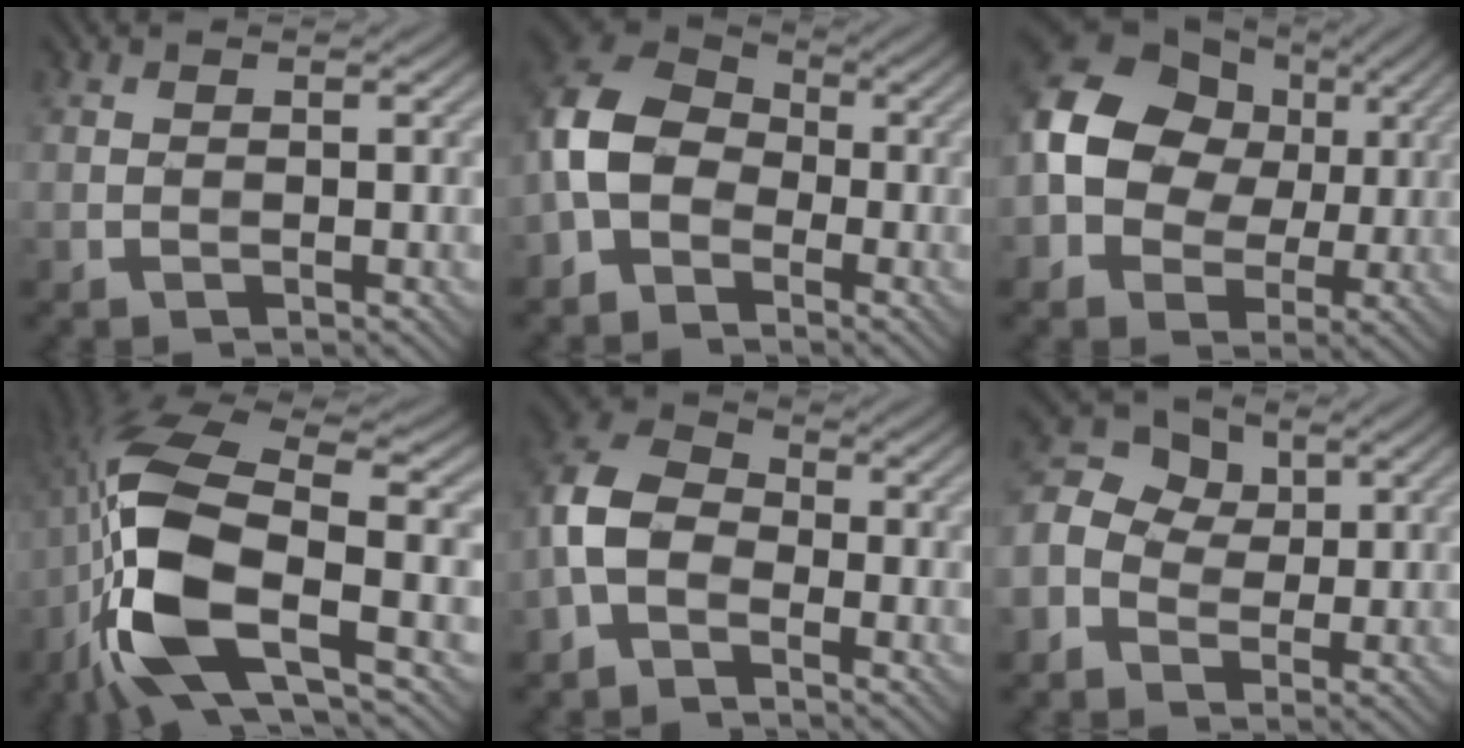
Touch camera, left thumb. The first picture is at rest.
{"total": 8.6, "force": [-2.4, 6.3, 5.4], "torque": [-0.137, 0.008, -0.069]}
{"total": 12.5, "force": [1.0, 10.1, 7.3], "torque": [-0.174, 0.007, 0.002]}
{"total": 13.7, "force": [-4.3, 5.2, 11.9], "torque": [-0.280, -0.006, -0.088]}
{"total": 6.8, "force": [-2.5, 4.5, 4.5], "torque": [-0.112, 0.011, -0.066]}
{"total": 7.5, "force": [-0.4, 6.0, 4.4], "torque": [-0.120, 0.015, -0.019]}